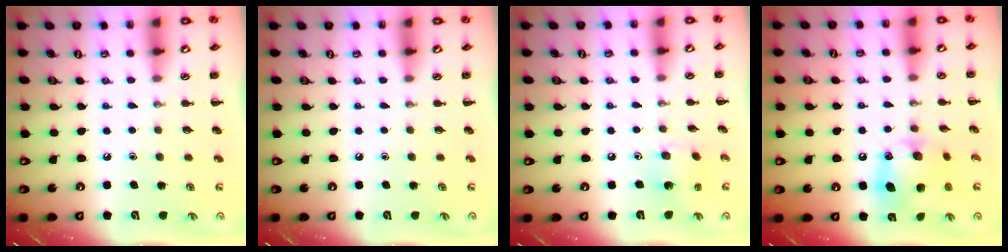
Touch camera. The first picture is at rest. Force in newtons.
{"total": 0.0}
{"total": 2.8, "press": 2.8, "slide": 0.5}
{"total": 12.6, "press": 12.5, "slide": 1.6}